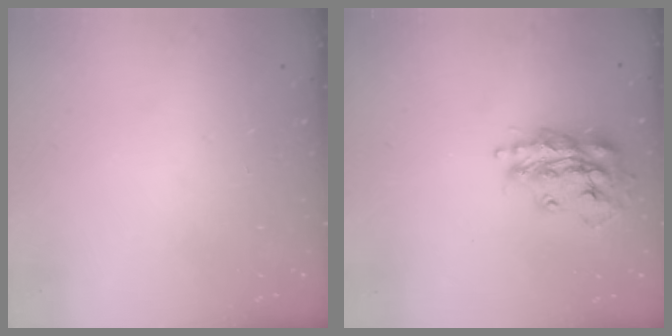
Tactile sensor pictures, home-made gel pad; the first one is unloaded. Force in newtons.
{"total": 17.0, "press": 16.9, "slide": 1.4}